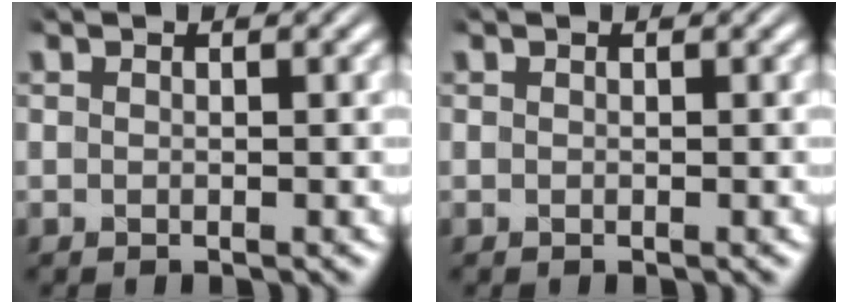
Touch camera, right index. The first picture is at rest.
{"total": 0.0}